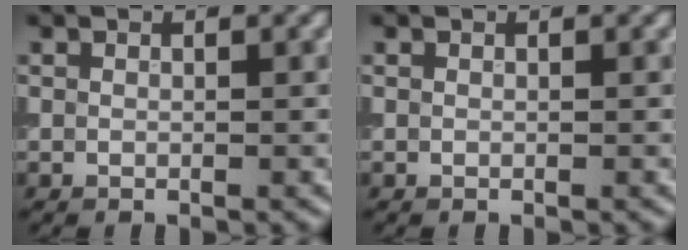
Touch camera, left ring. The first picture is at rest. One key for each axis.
{"total": 0.0}